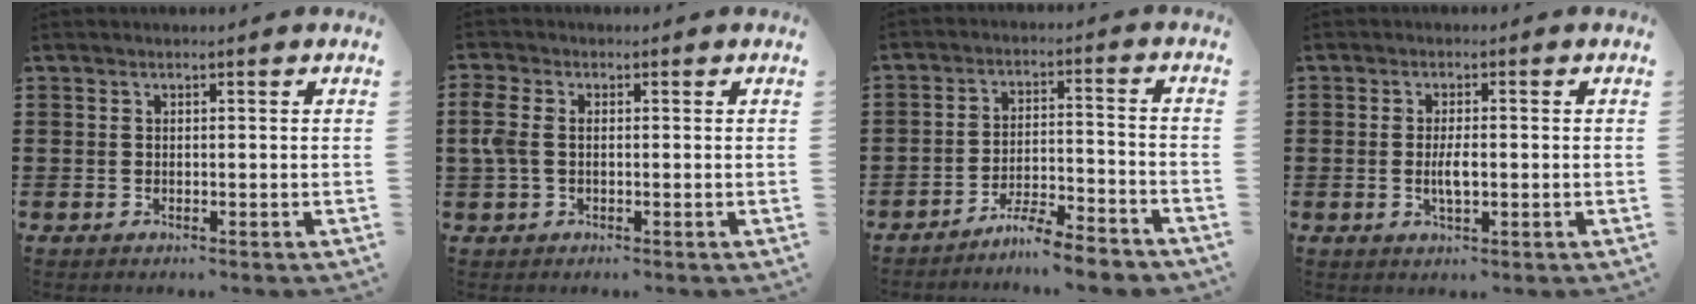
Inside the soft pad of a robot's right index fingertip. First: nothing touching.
{"total": 3.3, "force": [-0.1, 2.1, 2.6], "torque": [-0.075, -0.001, -0.008]}
{"total": 5.8, "force": [-5.5, 0.1, 2.0], "torque": [-0.041, 0.000, -0.107]}
{"total": 3.5, "force": [-0.4, 1.0, 3.4], "torque": [-0.067, -0.003, -0.010]}